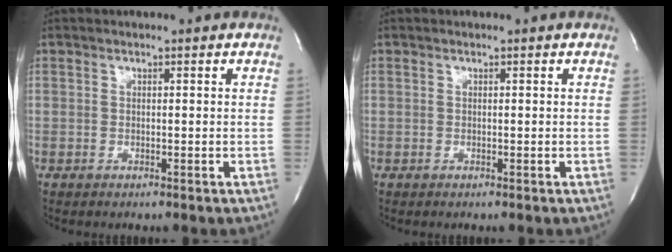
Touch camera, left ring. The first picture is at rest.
{"total": 0.0}